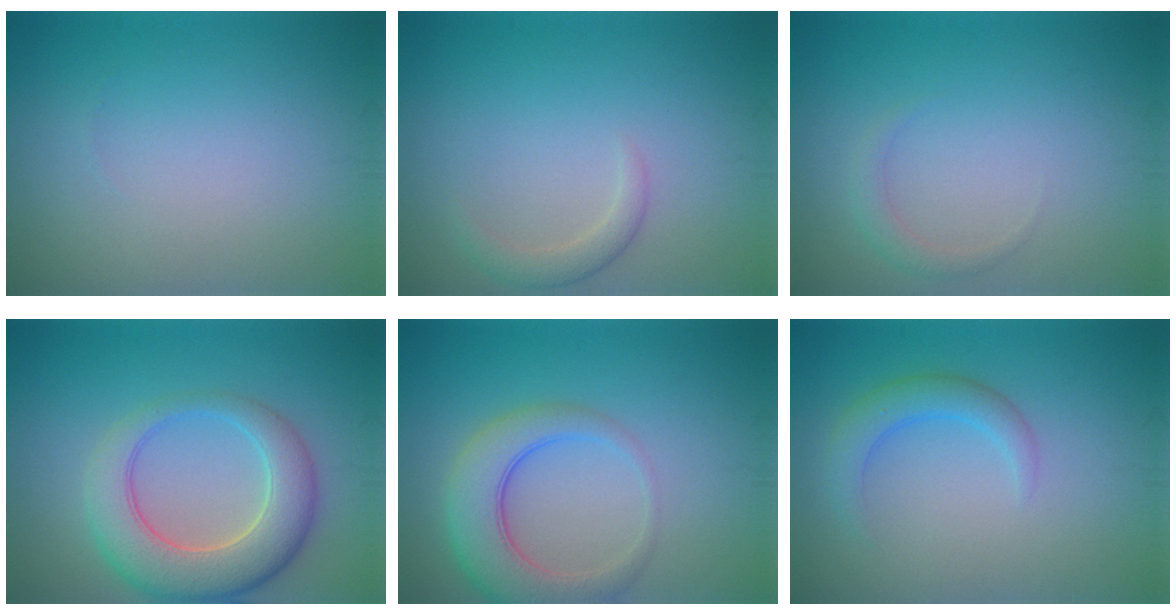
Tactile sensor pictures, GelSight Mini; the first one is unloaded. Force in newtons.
{"total": 1.7, "press": 1.7, "slide": 0.2}
{"total": 1.2, "press": 1.2, "slide": 0.0}
{"total": 7.4, "press": 7.3, "slide": 0.5}
{"total": 5.6, "press": 5.6, "slide": 0.5}
{"total": 2.6, "press": 2.6, "slide": 0.1}